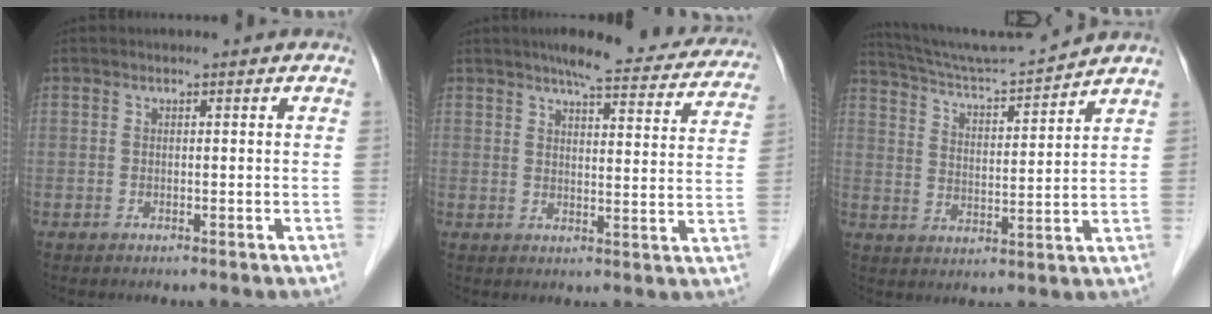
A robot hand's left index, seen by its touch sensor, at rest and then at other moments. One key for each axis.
{"total": 16.9, "fx": 14.8, "fy": 3.2, "fz": 7.7, "tx": -0.083, "ty": 0.004, "tz": 0.169}
{"total": 11.6, "fx": 11.1, "fy": -1.7, "fz": 2.9, "tx": -0.062, "ty": -0.002, "tz": 0.190}